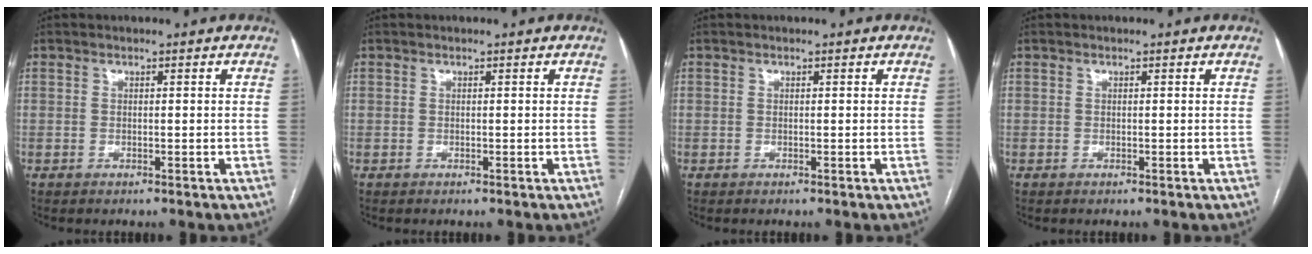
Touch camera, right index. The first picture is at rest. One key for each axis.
{"total": 0.0}
{"total": 0.0}
{"total": 0.0}